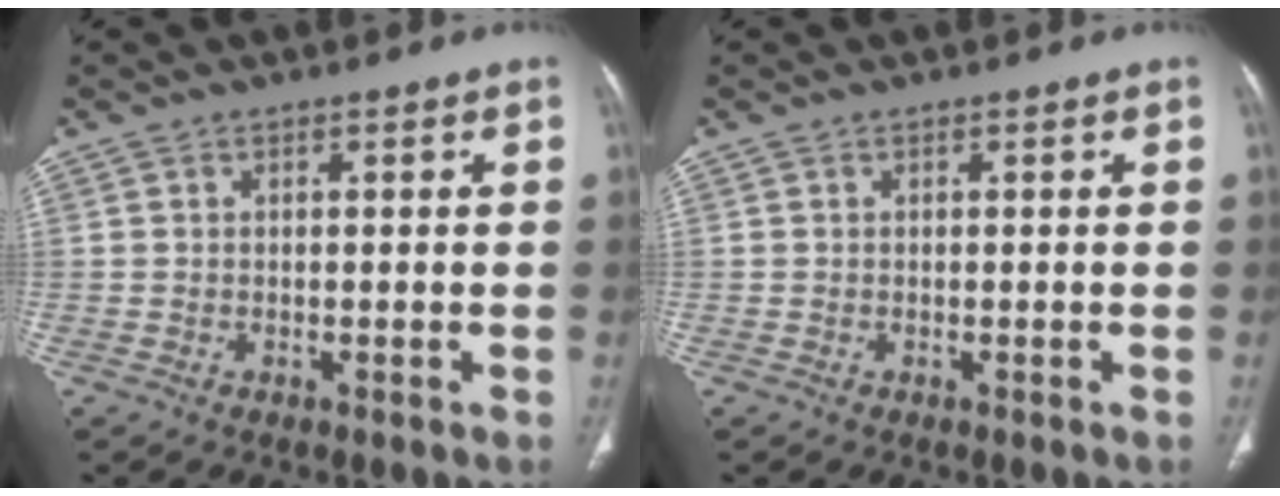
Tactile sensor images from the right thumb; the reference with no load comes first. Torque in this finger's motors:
{"motor_torque": [-0.02, 0.02, 0.01, 0.01, 0.00]}